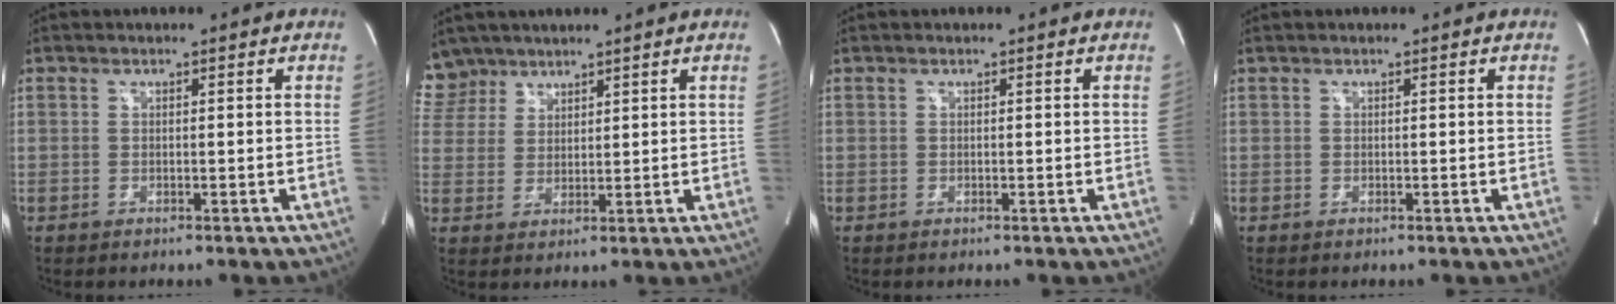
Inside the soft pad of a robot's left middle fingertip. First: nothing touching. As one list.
[{"total": 6.2, "force": [5.3, 3.2, -0.5], "torque": [0.011, 0.008, 0.111]}, {"total": 0.0}, {"total": 0.0}]